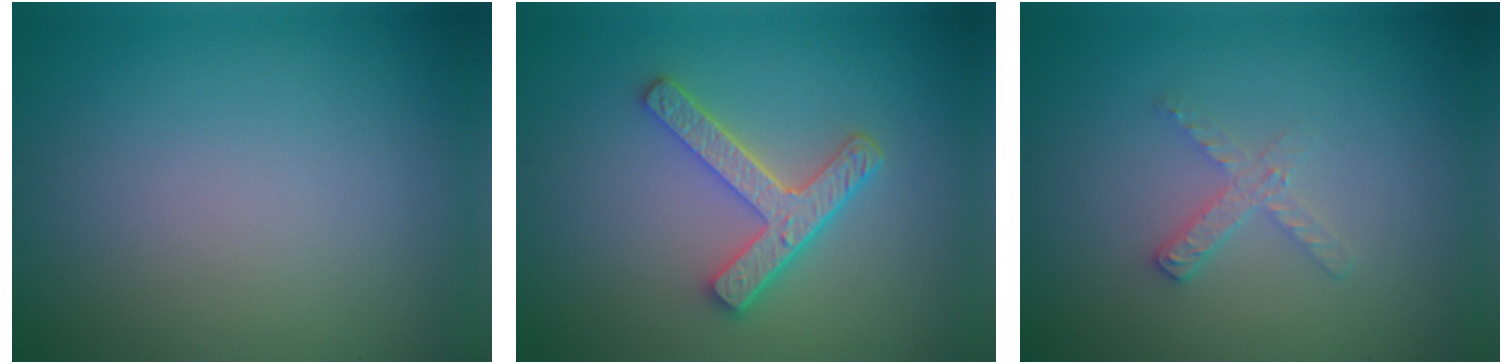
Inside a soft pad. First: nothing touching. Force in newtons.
{"total": 4.3, "press": 3.3, "slide": 2.8}
{"total": 1.7, "press": 1.7, "slide": 0.2}